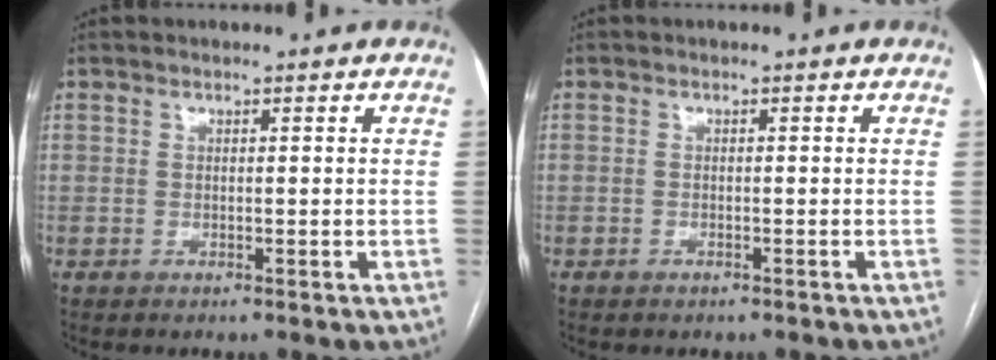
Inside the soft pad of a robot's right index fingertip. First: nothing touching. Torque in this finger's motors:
{"motor_torque": [0.23, -0.07, 0.06, -0.01]}